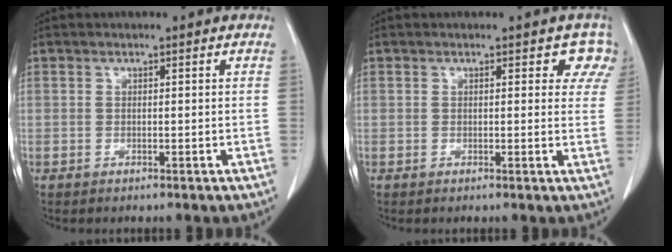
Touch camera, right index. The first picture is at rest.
{"total": 3.7, "force": [2.6, 2.3, 1.4], "torque": [0.011, -0.001, 0.011]}